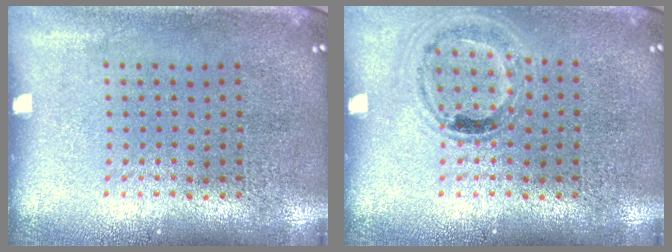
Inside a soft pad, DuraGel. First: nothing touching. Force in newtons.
{"total": 1.0, "press": 1.0, "slide": 0.3}